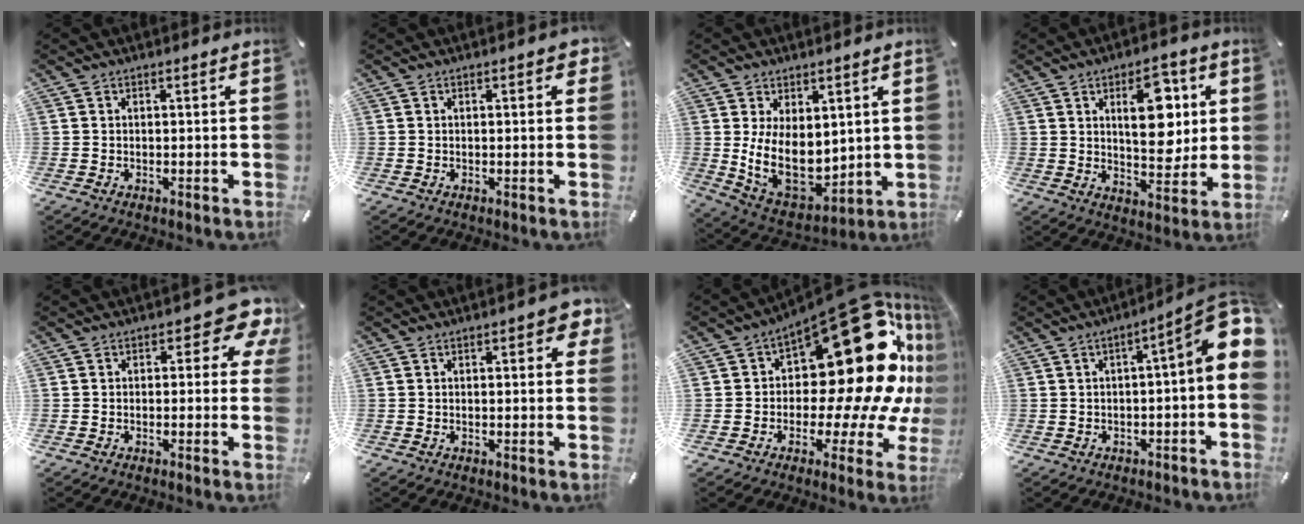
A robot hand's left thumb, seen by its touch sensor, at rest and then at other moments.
{"total": 1.4, "force": [0.3, 0.6, 1.3], "torque": [-0.009, -0.001, 0.000]}
{"total": 14.0, "force": [1.7, 10.0, 9.7], "torque": [-0.179, -0.040, 0.037]}
{"total": 14.3, "force": [4.6, 7.8, 11.0], "torque": [-0.147, -0.007, 0.075]}
{"total": 7.8, "force": [3.0, 4.1, 5.9], "torque": [-0.062, -0.018, 0.046]}
{"total": 3.5, "force": [1.1, 1.6, 2.9], "torque": [-0.036, -0.001, 0.014]}
{"total": 33.3, "force": [8.6, 16.8, 27.4], "torque": [-0.362, -0.102, 0.176]}
{"total": 10.8, "force": [2.1, 2.6, 10.3], "torque": [-0.131, -0.030, 0.034]}